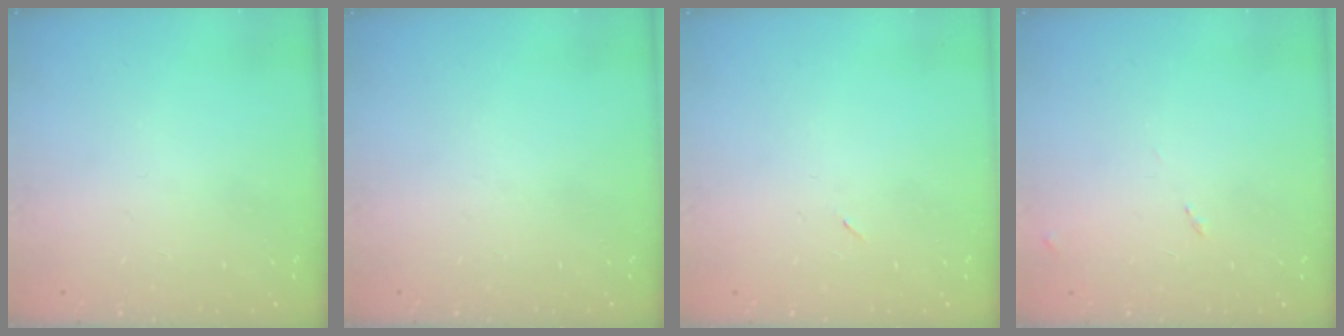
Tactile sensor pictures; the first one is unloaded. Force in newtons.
{"total": 0.0}
{"total": 2.2, "press": 1.9, "slide": 1.2}
{"total": 7.6, "press": 7.5, "slide": 0.7}